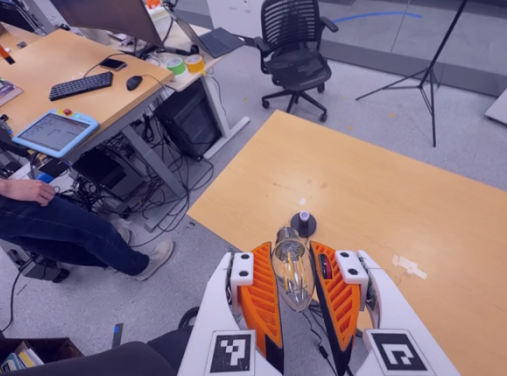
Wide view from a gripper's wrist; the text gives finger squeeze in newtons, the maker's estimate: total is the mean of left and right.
{"total": 15.3, "left": 16.2, "right": 14.3}